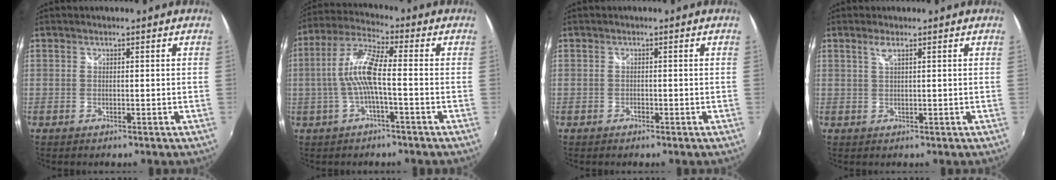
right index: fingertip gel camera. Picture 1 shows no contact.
{"total": 9.2, "force": [-1.2, 1.3, 9.0], "torque": [-0.192, 0.010, -0.021]}
{"total": 0.6, "force": [-0.5, 0.4, 0.1], "torque": [-0.001, -0.002, -0.008]}
{"total": 1.5, "force": [0.8, 0.0, 1.3], "torque": [-0.025, 0.002, 0.016]}